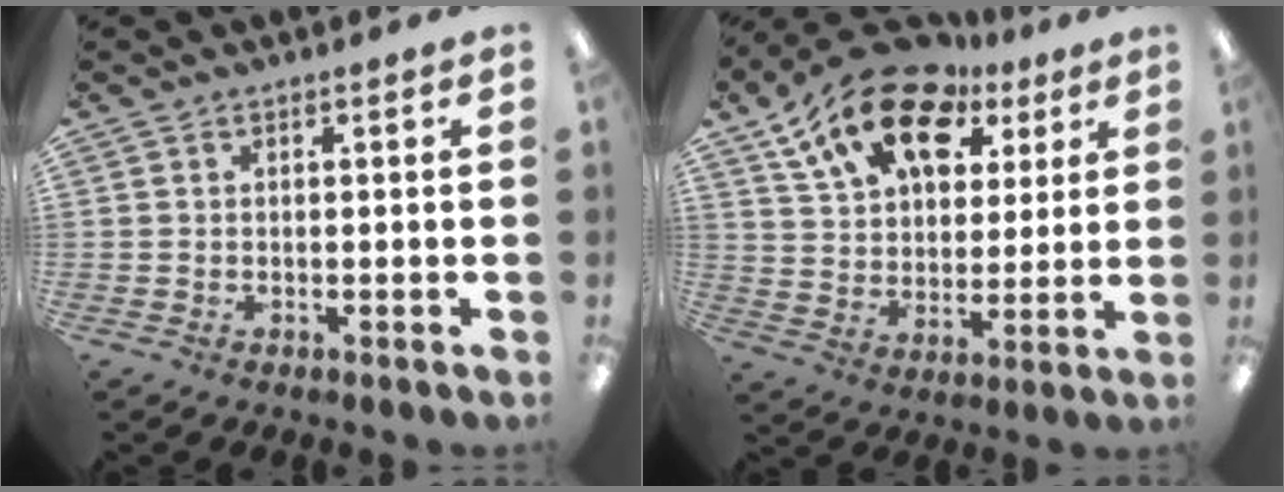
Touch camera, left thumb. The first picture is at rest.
{"total": 17.8, "force": [11.2, 10.2, 9.3], "torque": [-0.170, -0.053, 0.204]}